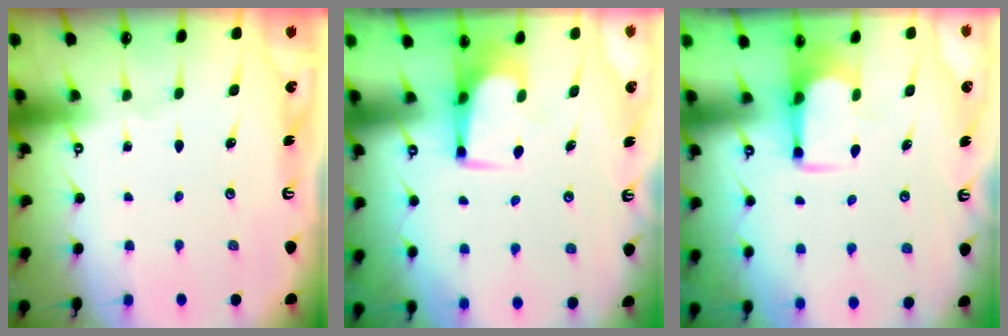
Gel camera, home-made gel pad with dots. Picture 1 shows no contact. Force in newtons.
{"total": 1.6, "press": 1.5, "slide": 0.3}
{"total": 1.9, "press": 1.8, "slide": 0.7}